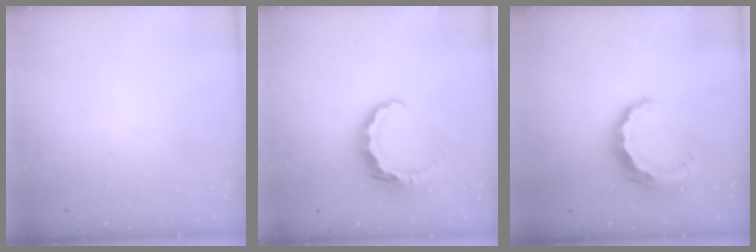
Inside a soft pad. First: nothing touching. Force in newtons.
{"total": 7.8, "press": 7.7, "slide": 1.4}
{"total": 8.2, "press": 8.1, "slide": 0.7}